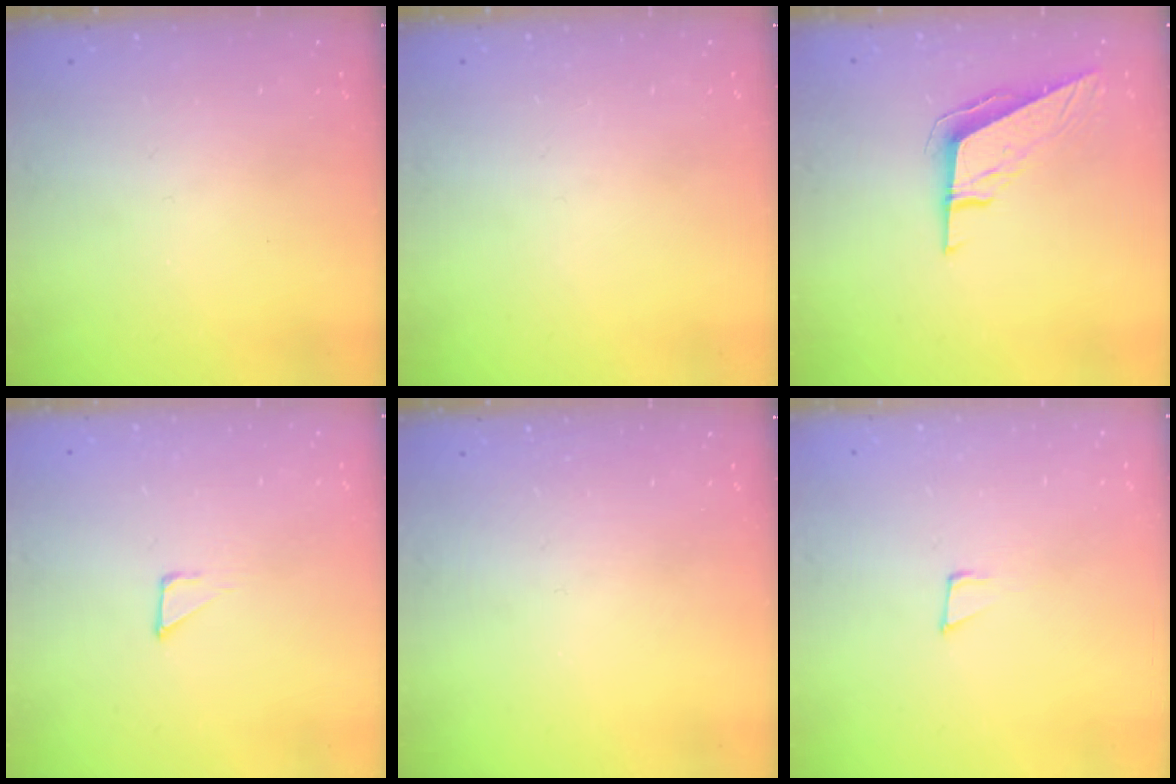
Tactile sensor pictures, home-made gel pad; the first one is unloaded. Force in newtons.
{"total": 0.0}
{"total": 8.6, "press": 8.6, "slide": 0.2}
{"total": 2.1, "press": 2.1, "slide": 0.1}
{"total": 0.0}
{"total": 7.0, "press": 6.8, "slide": 1.4}